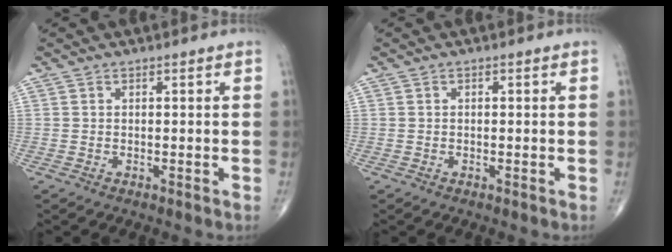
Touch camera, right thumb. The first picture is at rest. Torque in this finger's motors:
{"motor_torque": [-0.44, -0.29, -0.25, 0.12, 0.02]}